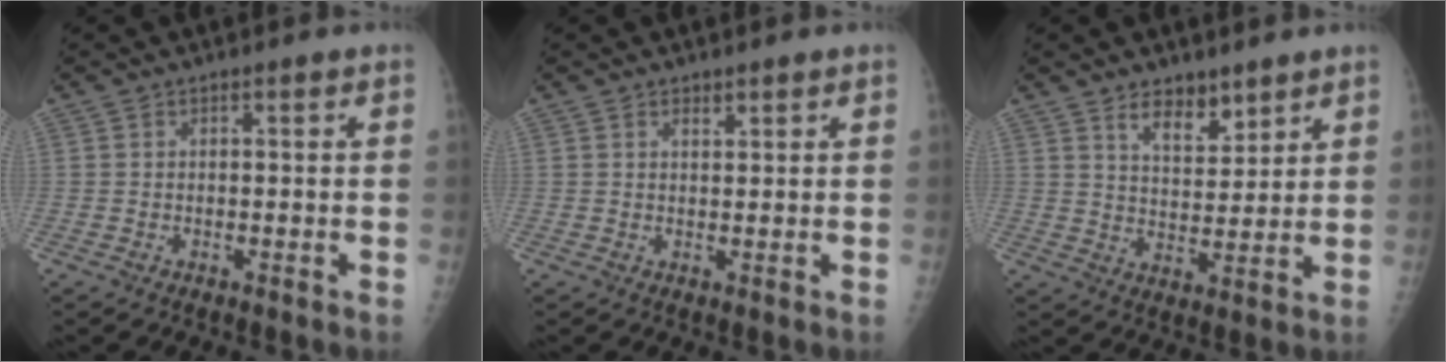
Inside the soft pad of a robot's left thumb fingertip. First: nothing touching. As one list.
[{"total": 1.1, "force": [0.9, 0.6, 0.5], "torque": [0.002, -0.006, 0.013]}, {"total": 6.6, "force": [4.7, 3.3, 3.4], "torque": [-0.028, -0.038, 0.084]}]